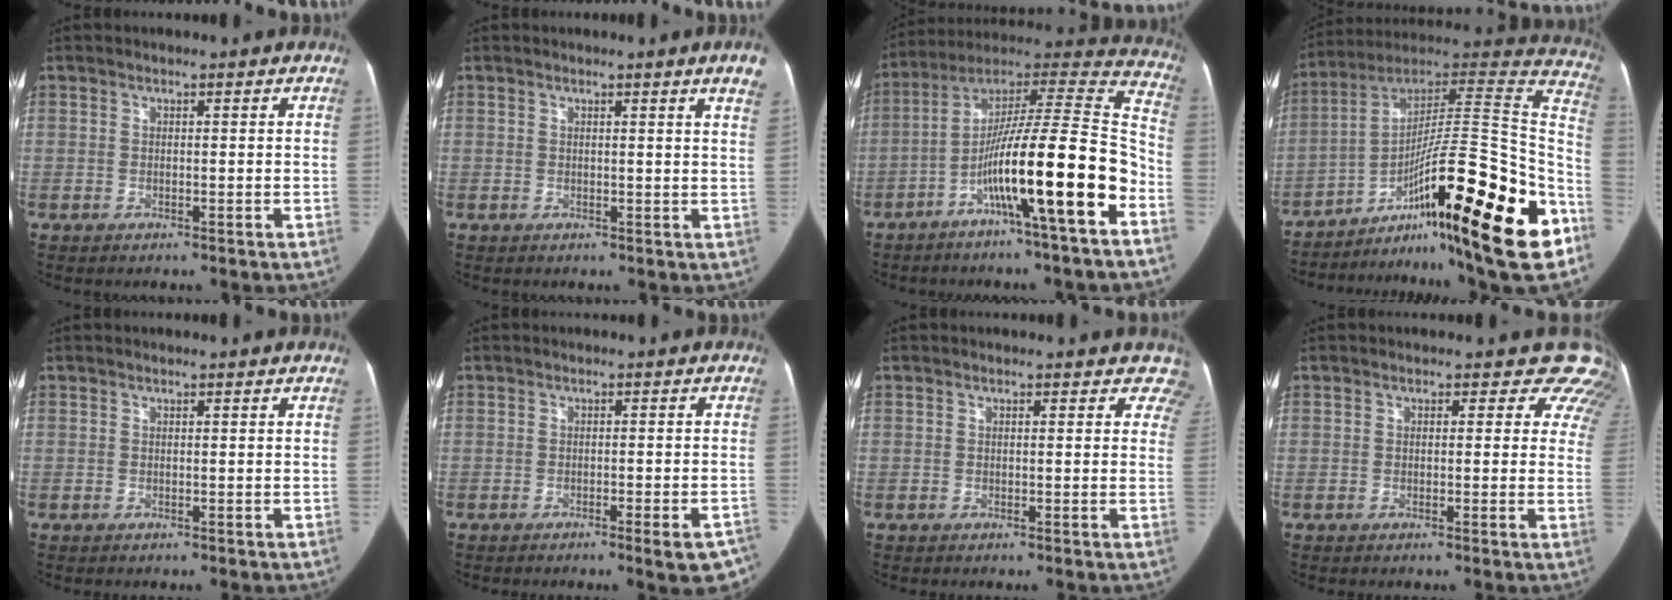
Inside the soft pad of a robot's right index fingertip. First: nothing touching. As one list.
[{"total": 4.1, "force": [3.0, -0.5, 2.7], "torque": [-0.031, -0.012, 0.018]}, {"total": 20.6, "force": [-8.4, 0.3, 18.8], "torque": [-0.286, 0.009, -0.142]}, {"total": 30.9, "force": [-14.3, 3.1, 27.2], "torque": [-0.324, 0.024, -0.225]}, {"total": 0.0}, {"total": 5.9, "force": [-4.1, 0.7, 4.1], "torque": [-0.028, 0.001, -0.054]}, {"total": 2.9, "force": [2.2, 1.8, 0.3], "torque": [0.028, -0.006, -0.003]}, {"total": 6.4, "force": [5.2, 3.6, 1.0], "torque": [0.027, -0.004, 0.019]}]